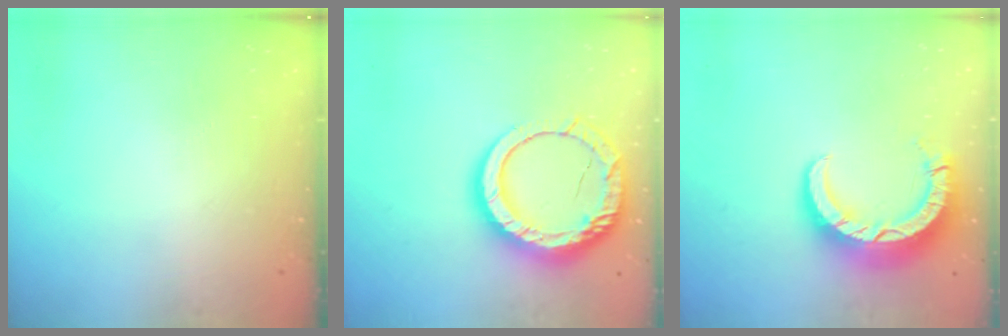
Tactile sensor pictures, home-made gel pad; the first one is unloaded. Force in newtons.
{"total": 16.5, "press": 16.5, "slide": 1.2}
{"total": 9.9, "press": 9.8, "slide": 1.0}